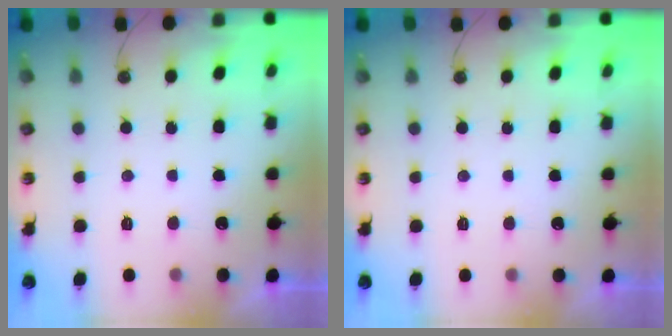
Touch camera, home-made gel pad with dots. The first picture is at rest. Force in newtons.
{"total": 0.0}